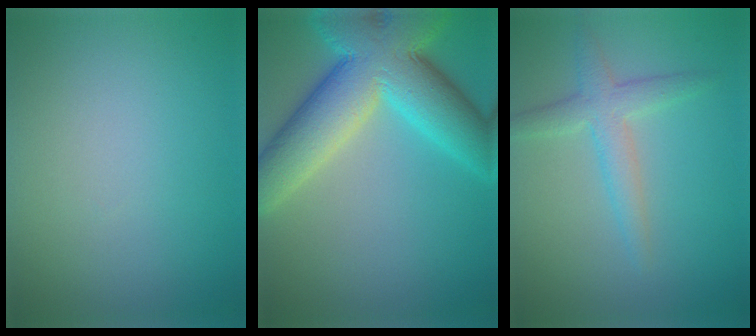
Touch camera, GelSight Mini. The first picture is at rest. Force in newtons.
{"total": 11.3, "press": 11.3, "slide": 0.5}
{"total": 3.0, "press": 3.0, "slide": 0.1}